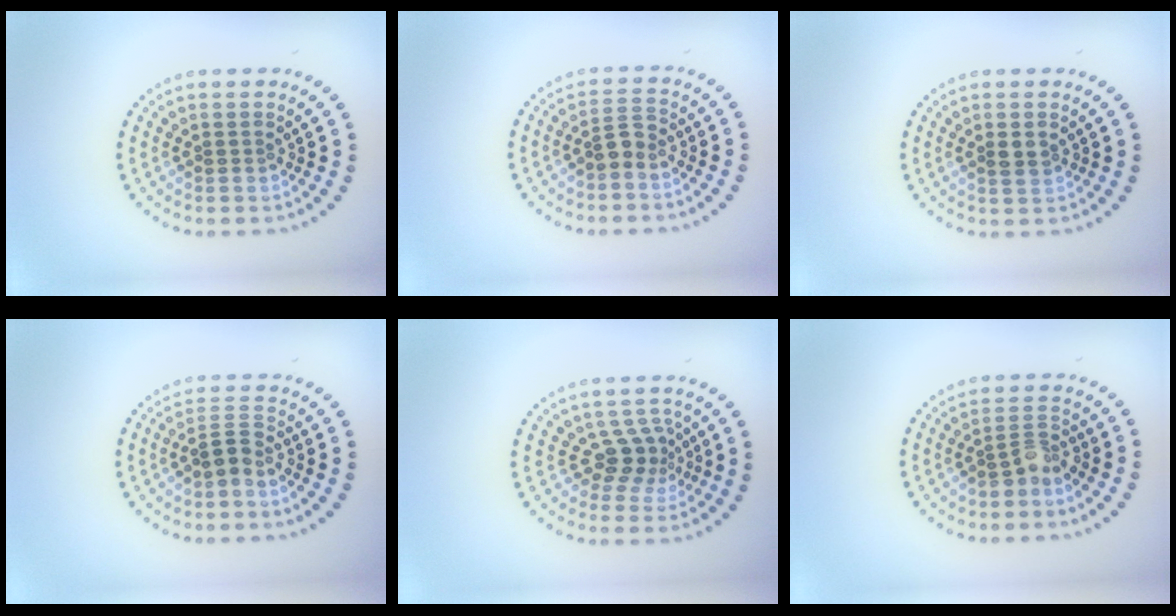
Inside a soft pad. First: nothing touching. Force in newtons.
{"total": 1.8, "press": 1.4, "slide": 1.1}
{"total": 1.3, "press": 1.2, "slide": 0.4}
{"total": 2.2, "press": 1.6, "slide": 1.5}
{"total": 2.7, "press": 1.9, "slide": 1.9}
{"total": 2.2, "press": 1.6, "slide": 1.4}